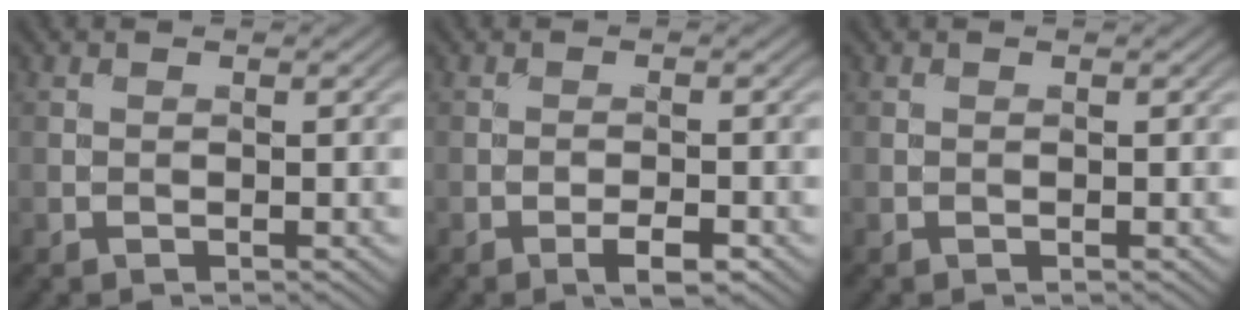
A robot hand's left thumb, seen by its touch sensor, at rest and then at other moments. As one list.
[{"total": 2.6, "force": [-1.4, 0.7, 2.0], "torque": [-0.037, 0.002, -0.027]}, {"total": 0.0}]